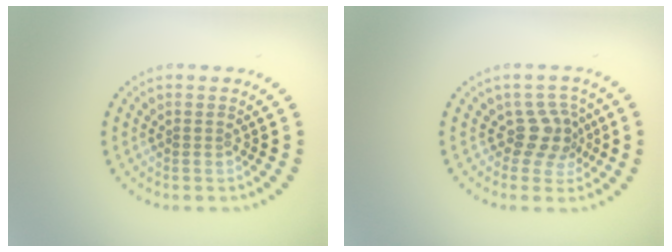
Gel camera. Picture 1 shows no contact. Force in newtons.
{"total": 2.9, "press": 2.2, "slide": 1.8}